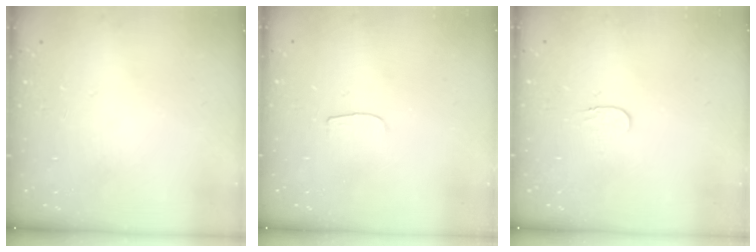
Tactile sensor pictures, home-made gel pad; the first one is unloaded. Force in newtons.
{"total": 3.0, "press": 3.0, "slide": 0.4}
{"total": 3.7, "press": 3.7, "slide": 0.4}